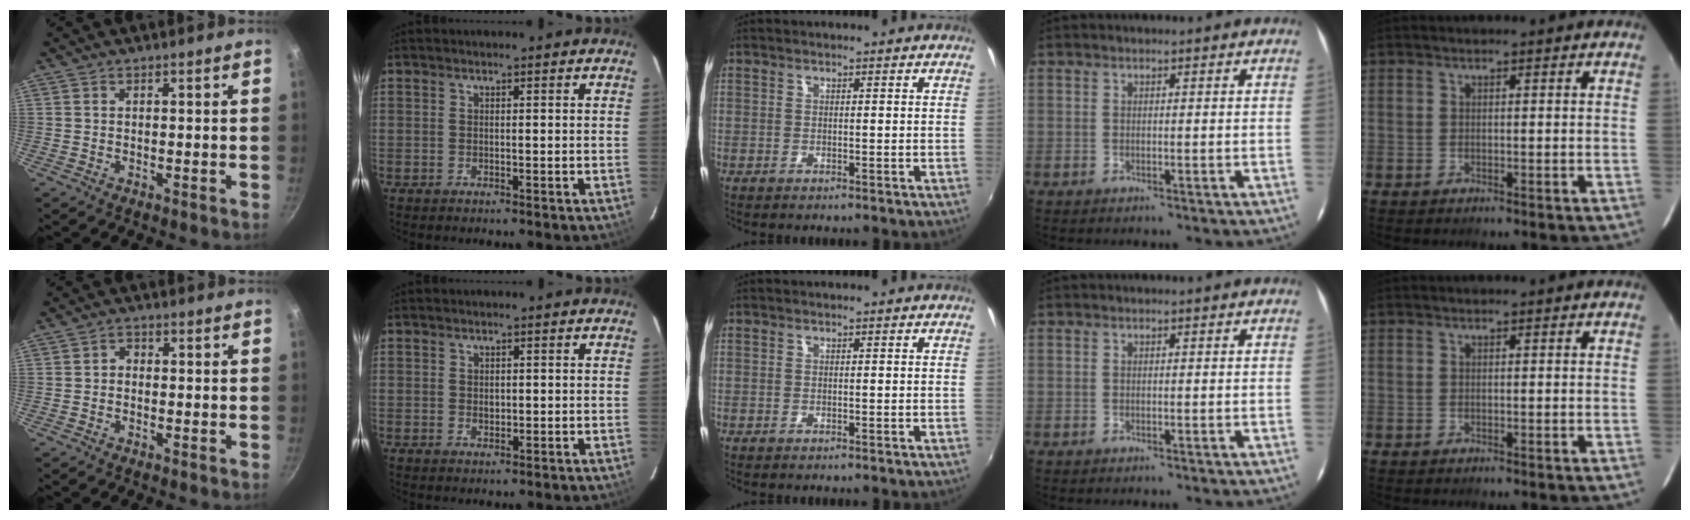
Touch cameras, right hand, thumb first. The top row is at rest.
{"thumb": {"total": 1.6, "force": [-0.3, 1.3, 0.8], "torque": [-0.010, 0.008, -0.008]}, "index": {"total": 1.3, "force": [0.1, 1.1, 0.7], "torque": [-0.010, 0.002, 0.002]}}